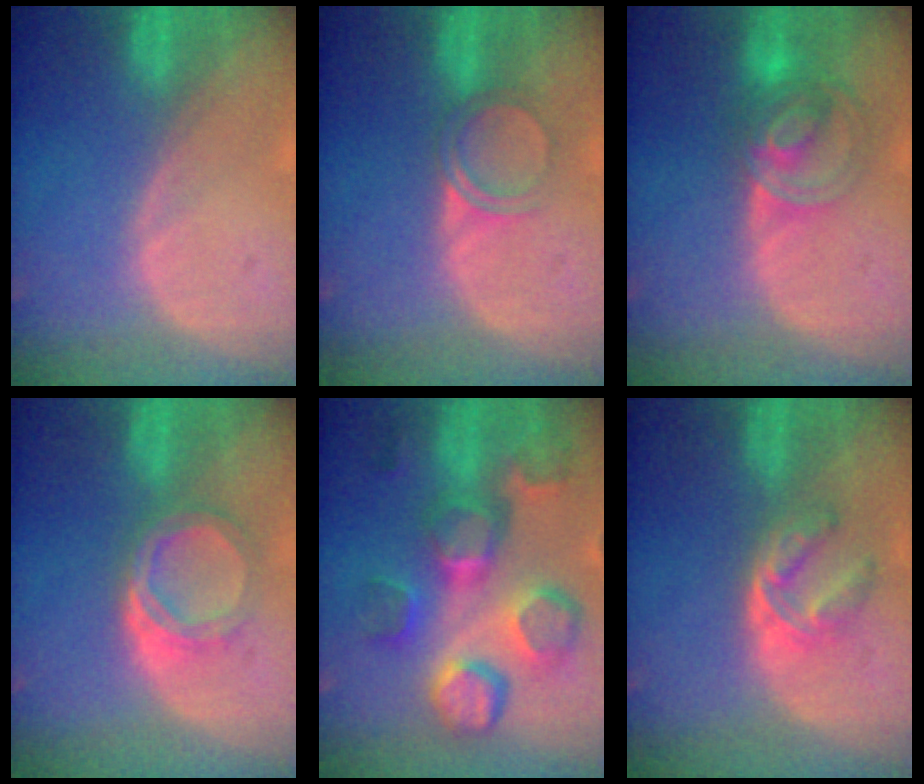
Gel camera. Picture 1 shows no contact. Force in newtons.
{"total": 3.6, "press": 3.3, "slide": 1.2}
{"total": 7.5, "press": 6.2, "slide": 4.1}
{"total": 5.7, "press": 5.0, "slide": 2.7}
{"total": 12.4, "press": 11.1, "slide": 5.6}
{"total": 6.2, "press": 5.0, "slide": 3.6}